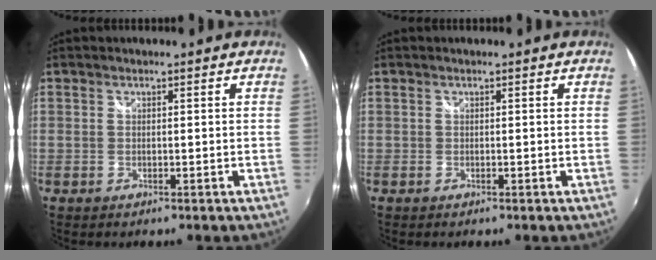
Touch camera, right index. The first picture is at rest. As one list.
[{"total": 0.0}]